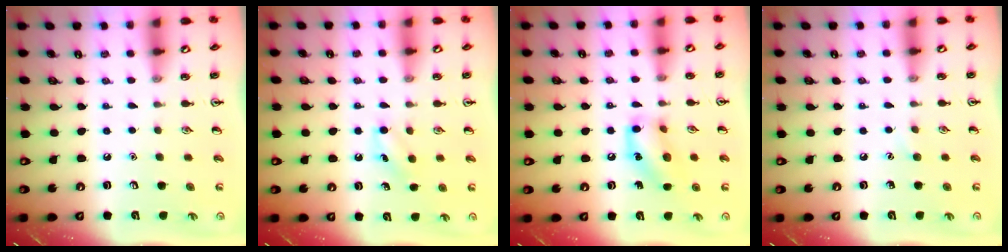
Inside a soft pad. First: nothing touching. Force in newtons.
{"total": 5.0, "press": 4.7, "slide": 1.7}
{"total": 12.2, "press": 12.1, "slide": 2.0}
{"total": 3.8, "press": 3.6, "slide": 1.0}